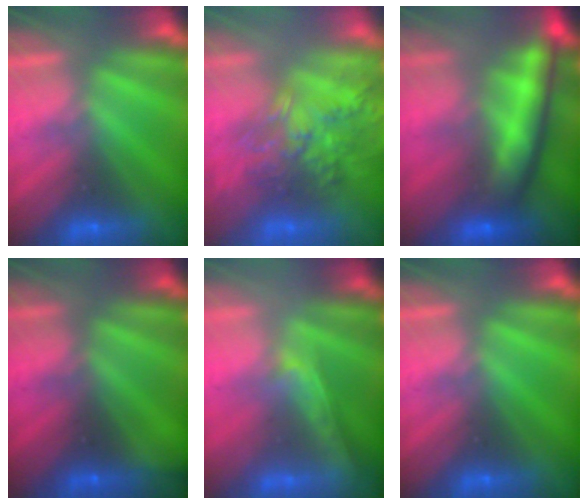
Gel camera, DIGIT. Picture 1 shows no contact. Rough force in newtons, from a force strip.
{"total": 9.4}
{"total": 7.6}
{"total": 1.8}
{"total": 1.8}
{"total": 0.0}